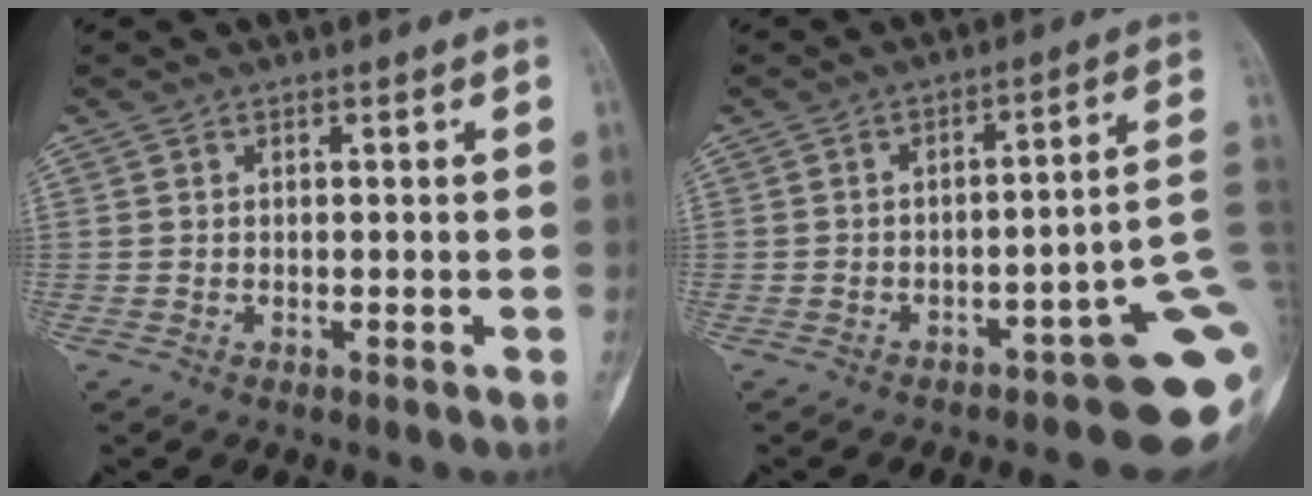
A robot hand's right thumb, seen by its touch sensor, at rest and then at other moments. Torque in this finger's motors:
{"motor_torque": [2.77, 1.93, 1.31, -1.45, 0.08]}